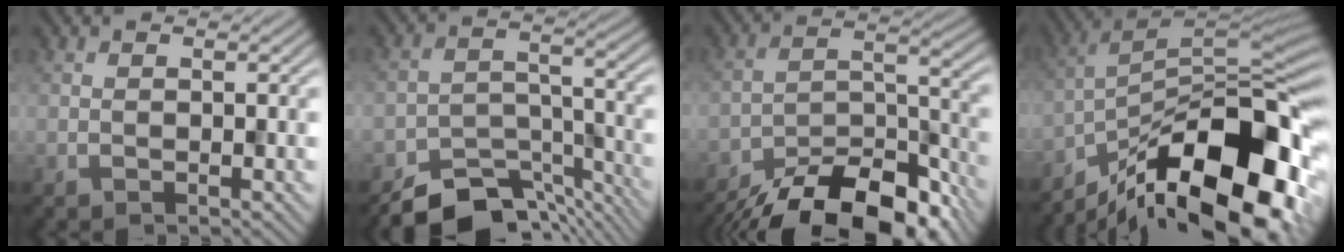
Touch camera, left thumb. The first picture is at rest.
{"total": 9.9, "force": [-8.3, 3.9, 3.6], "torque": [-0.056, -0.007, -0.136]}
{"total": 16.6, "force": [-13.6, 5.9, 7.5], "torque": [-0.138, -0.020, -0.201]}
{"total": 18.3, "force": [-11.2, 6.8, 12.8], "torque": [-0.211, -0.014, -0.188]}